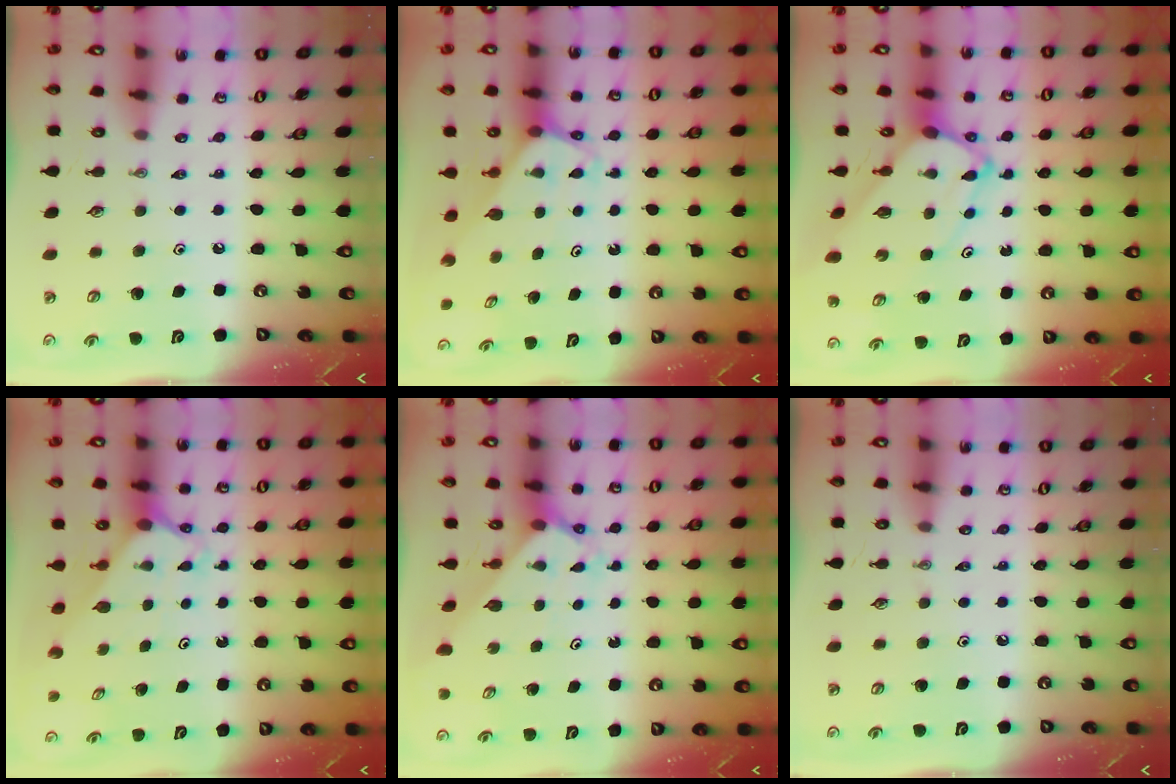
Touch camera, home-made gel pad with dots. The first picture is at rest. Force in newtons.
{"total": 2.7, "press": 2.7, "slide": 0.2}
{"total": 6.6, "press": 6.6, "slide": 0.6}
{"total": 2.4, "press": 2.4, "slide": 0.2}
{"total": 2.3, "press": 2.3, "slide": 0.2}
{"total": 0.0}